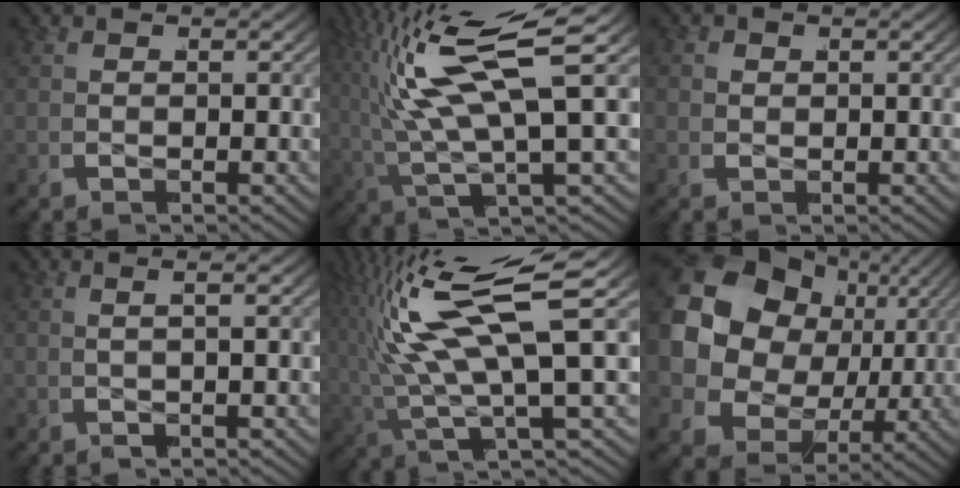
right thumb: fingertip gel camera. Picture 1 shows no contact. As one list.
[{"total": 9.1, "force": [0.0, 4.0, 8.2], "torque": [-0.182, -0.006, 0.005]}, {"total": 0.9, "force": [0.0, 0.9, 0.2], "torque": [-0.008, -0.005, 0.002]}, {"total": 1.5, "force": [-0.2, -1.4, 0.4], "torque": [-0.010, 0.020, -0.006]}, {"total": 10.0, "force": [0.4, 4.2, 9.1], "torque": [-0.199, -0.004, 0.010]}, {"total": 19.4, "force": [0.8, 15.2, 12.0], "torque": [-0.285, -0.014, 0.006]}]